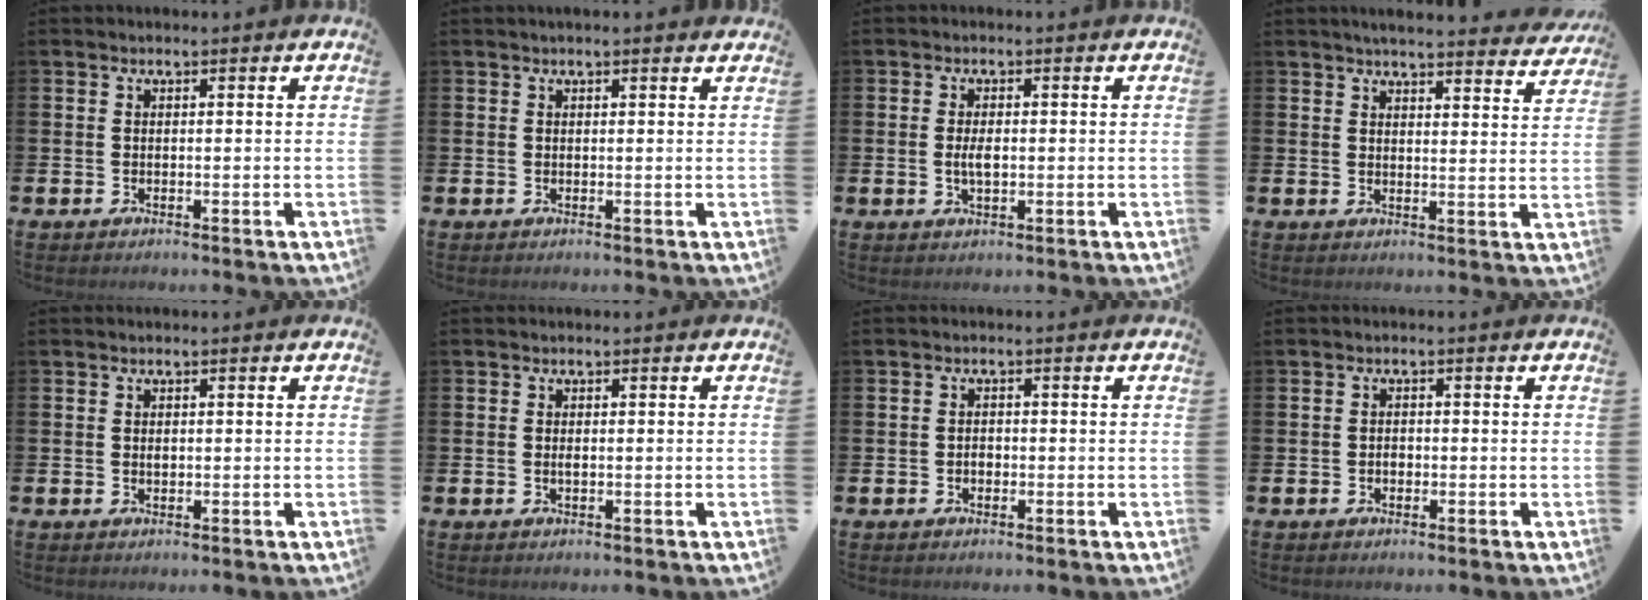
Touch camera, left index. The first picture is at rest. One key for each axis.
{"total": 0.9, "fx": 0.8, "fy": 0.0, "fz": 0.4, "tx": 0.005, "ty": -0.004, "tz": 0.012}
{"total": 2.4, "fx": 0.0, "fy": 1.1, "fz": 2.1, "tx": -0.030, "ty": -0.001, "tz": -0.005}
{"total": 4.5, "fx": 4.4, "fy": 0.1, "fz": 1.0, "tx": -0.019, "ty": -0.031, "tz": 0.074}
{"total": 0.5, "fx": 0.1, "fy": 0.3, "fz": 0.4, "tx": -0.006, "ty": 0.001, "tz": 0.001}
{"total": 0.6, "fx": 0.0, "fy": 0.2, "fz": 0.6, "tx": -0.018, "ty": 0.002, "tz": 0.001}
{"total": 1.2, "fx": -0.4, "fy": 0.9, "fz": 0.7, "tx": -0.011, "ty": 0.002, "tz": -0.010}
{"total": 1.1, "fx": -0.4, "fy": 0.8, "fz": 0.7, "tx": -0.011, "ty": 0.003, "tz": -0.009}